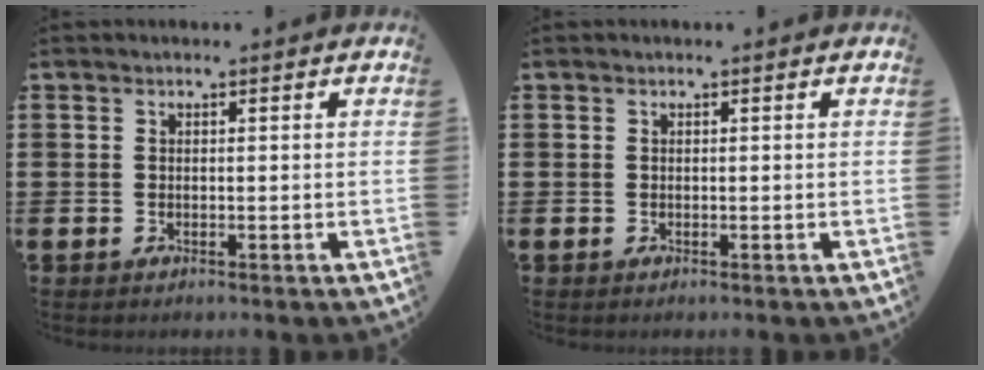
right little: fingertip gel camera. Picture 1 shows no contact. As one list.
[{"total": 0.0}]